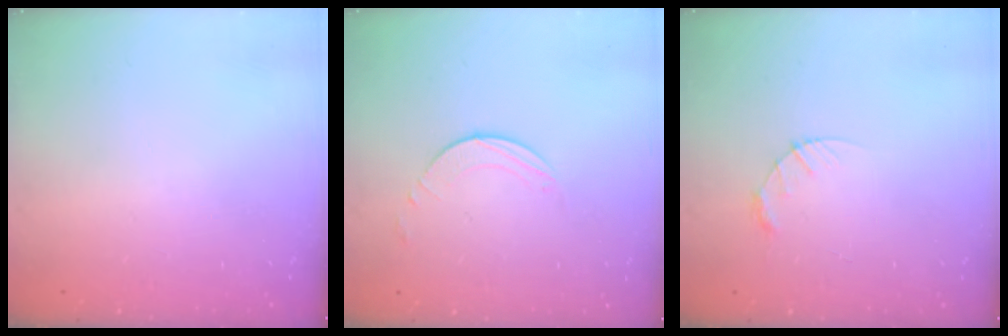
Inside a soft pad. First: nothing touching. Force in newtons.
{"total": 3.2, "press": 3.2, "slide": 0.3}
{"total": 3.4, "press": 3.4, "slide": 0.4}